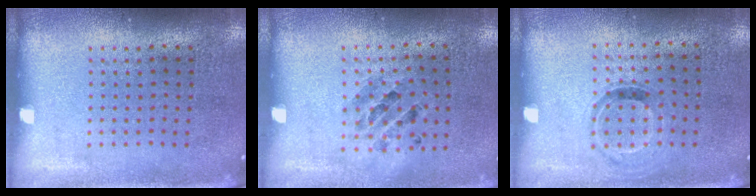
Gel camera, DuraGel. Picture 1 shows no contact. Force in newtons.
{"total": 0.8, "press": 0.8, "slide": 0.0}
{"total": 0.9, "press": 0.7, "slide": 0.6}